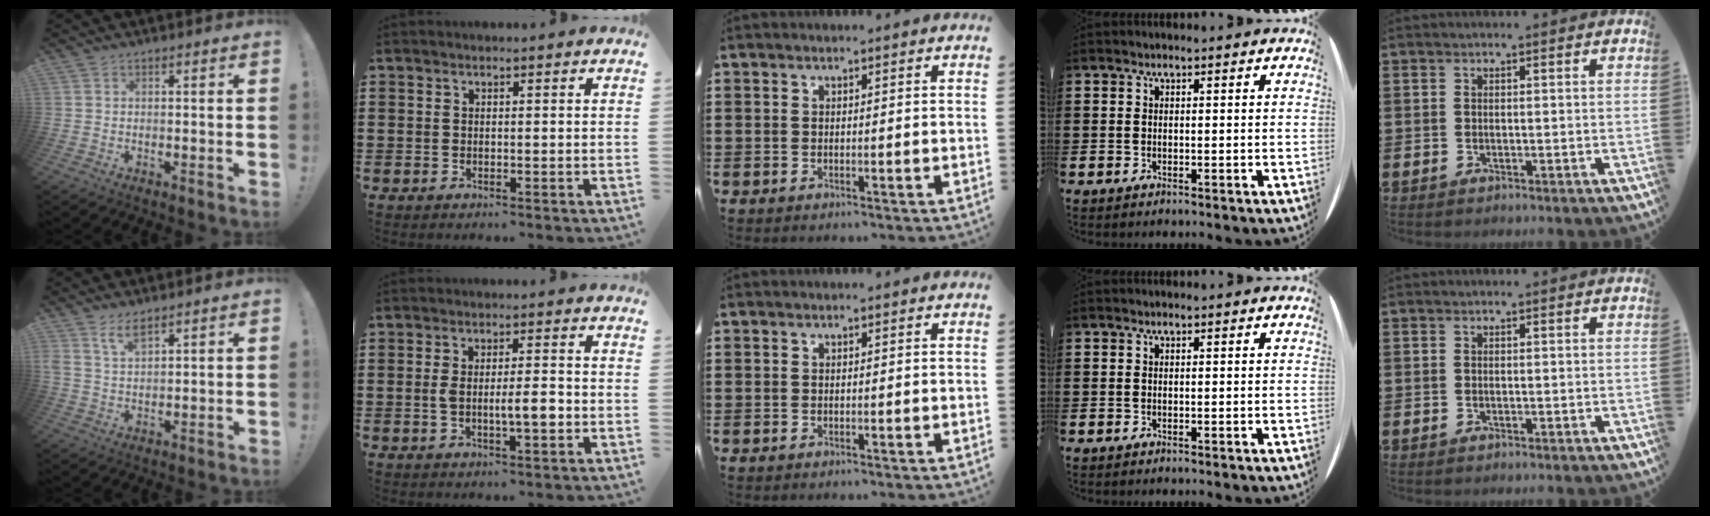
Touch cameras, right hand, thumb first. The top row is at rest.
{"thumb": {"total": 5.2, "force": [3.7, 1.7, 3.2], "torque": [-0.068, -0.013, 0.068]}, "index": {"total": 5.6, "force": [-0.9, 1.5, 5.3], "torque": [-0.100, 0.003, -0.020]}}